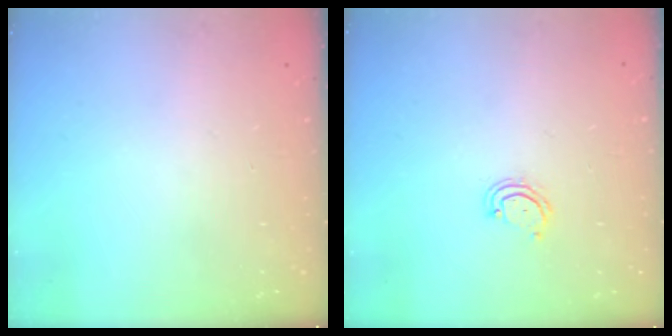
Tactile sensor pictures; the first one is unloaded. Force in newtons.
{"total": 3.9, "press": 3.9, "slide": 0.4}